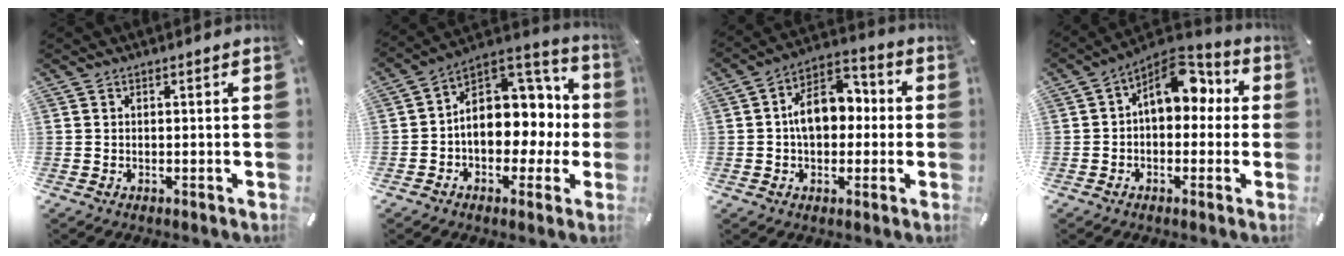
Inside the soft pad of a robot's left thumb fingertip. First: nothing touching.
{"total": 12.8, "force": [0.2, 10.2, 7.7], "torque": [-0.105, -0.013, 0.008]}
{"total": 11.2, "force": [0.5, 7.8, 8.0], "torque": [-0.138, 0.010, 0.009]}
{"total": 11.1, "force": [3.3, 7.4, 7.6], "torque": [-0.101, -0.013, 0.059]}